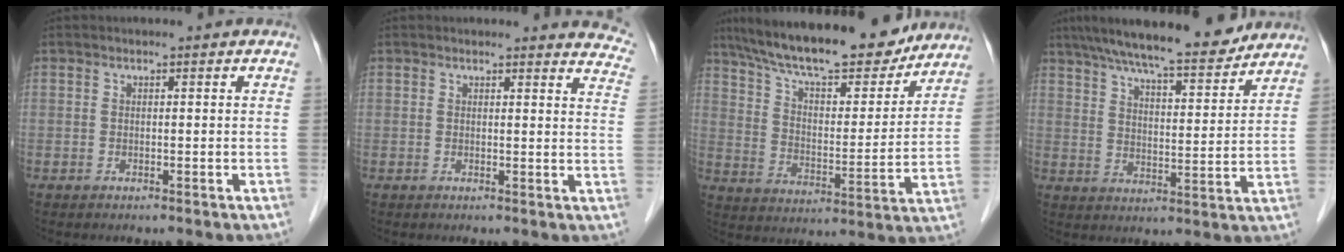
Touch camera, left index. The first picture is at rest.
{"total": 8.4, "force": [8.2, 1.6, 0.8], "torque": [0.032, -0.047, 0.045]}
{"total": 22.7, "force": [19.3, 5.5, 10.7], "torque": [-0.180, 0.010, 0.289]}
{"total": 16.9, "force": [14.8, 2.4, 7.9], "torque": [-0.127, 0.012, 0.219]}